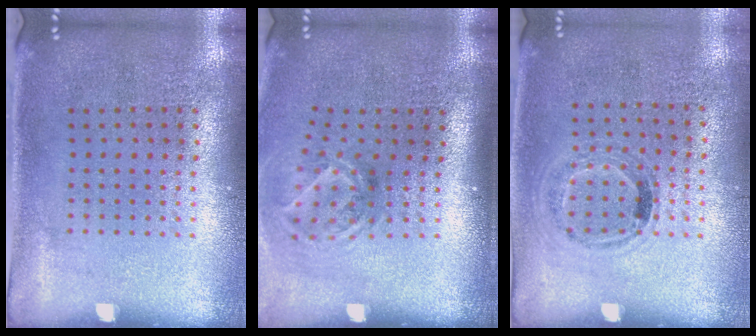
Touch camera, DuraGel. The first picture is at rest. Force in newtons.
{"total": 1.9, "press": 1.3, "slide": 1.5}
{"total": 1.0, "press": 0.8, "slide": 0.7}